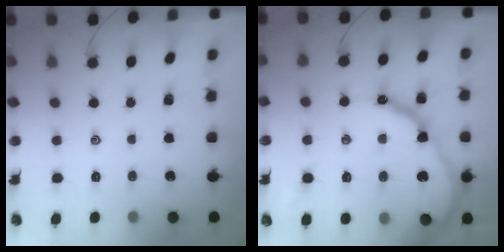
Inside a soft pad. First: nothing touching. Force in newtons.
{"total": 18.6, "press": 18.5, "slide": 1.5}